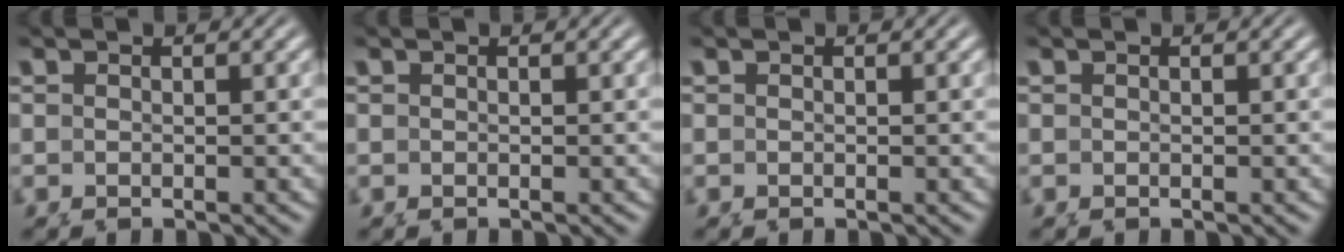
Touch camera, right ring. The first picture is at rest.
{"total": 0.0}
{"total": 0.0}
{"total": 0.0}